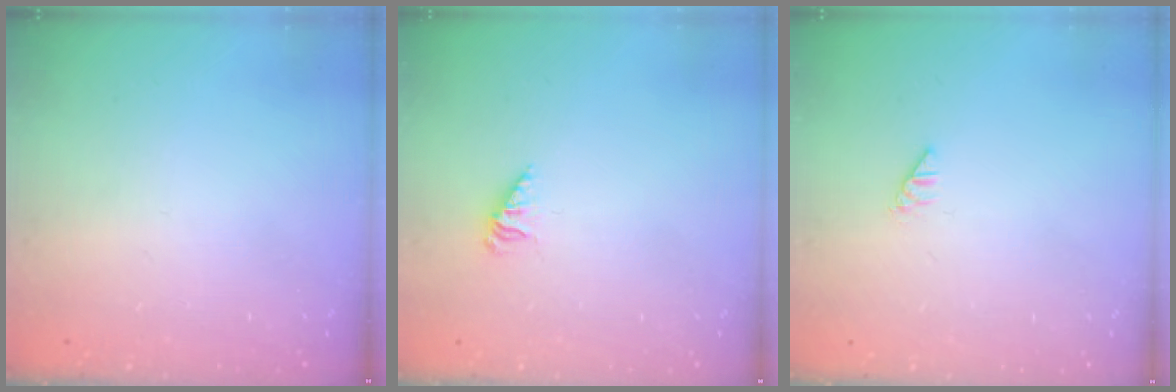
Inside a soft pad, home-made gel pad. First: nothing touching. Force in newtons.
{"total": 2.4, "press": 2.4, "slide": 0.1}
{"total": 0.0}